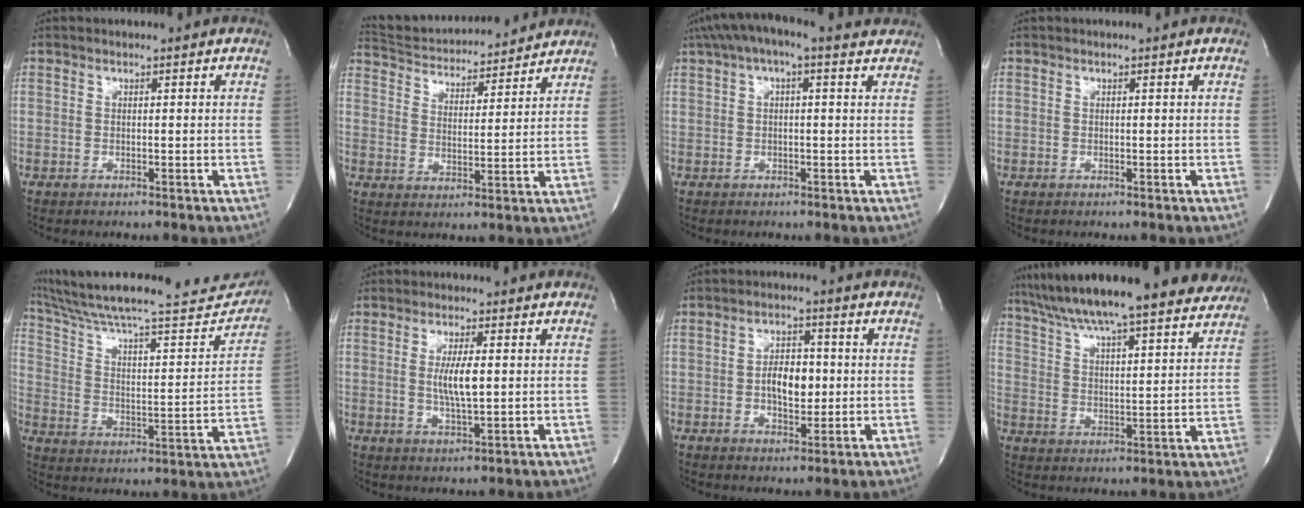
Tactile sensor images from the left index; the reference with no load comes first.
{"total": 15.8, "force": [15.1, 2.7, 3.8], "torque": [-0.067, 0.018, 0.230]}
{"total": 8.5, "force": [5.7, 2.5, 5.8], "torque": [-0.107, 0.043, 0.075]}
{"total": 0.0}
{"total": 27.7, "force": [24.7, 3.6, 11.9], "torque": [-0.197, -0.037, 0.344]}
{"total": 4.9, "force": [0.3, 0.8, 4.8], "torque": [-0.094, -0.008, 0.006]}
{"total": 5.8, "force": [-0.3, 3.1, 4.9], "torque": [-0.085, 0.005, -0.004]}
{"total": 23.1, "force": [20.0, 2.7, 11.4], "torque": [-0.187, 0.007, 0.279]}